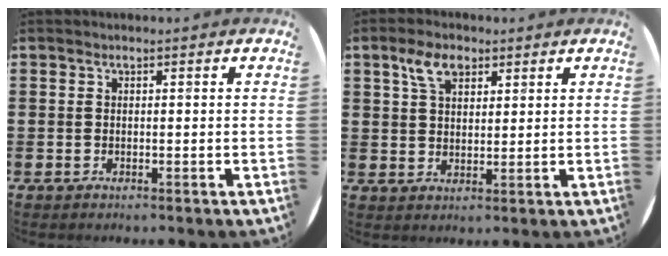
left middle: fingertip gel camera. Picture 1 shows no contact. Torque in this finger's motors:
{"motor_torque": [0.75, -0.58, 0.07, 0.00]}